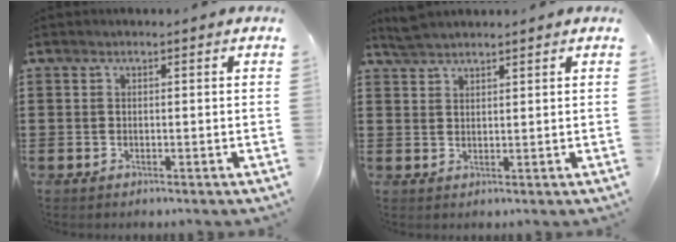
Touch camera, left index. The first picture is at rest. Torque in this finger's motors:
{"motor_torque": [0.06, 0.22, 0.05, 0.02]}